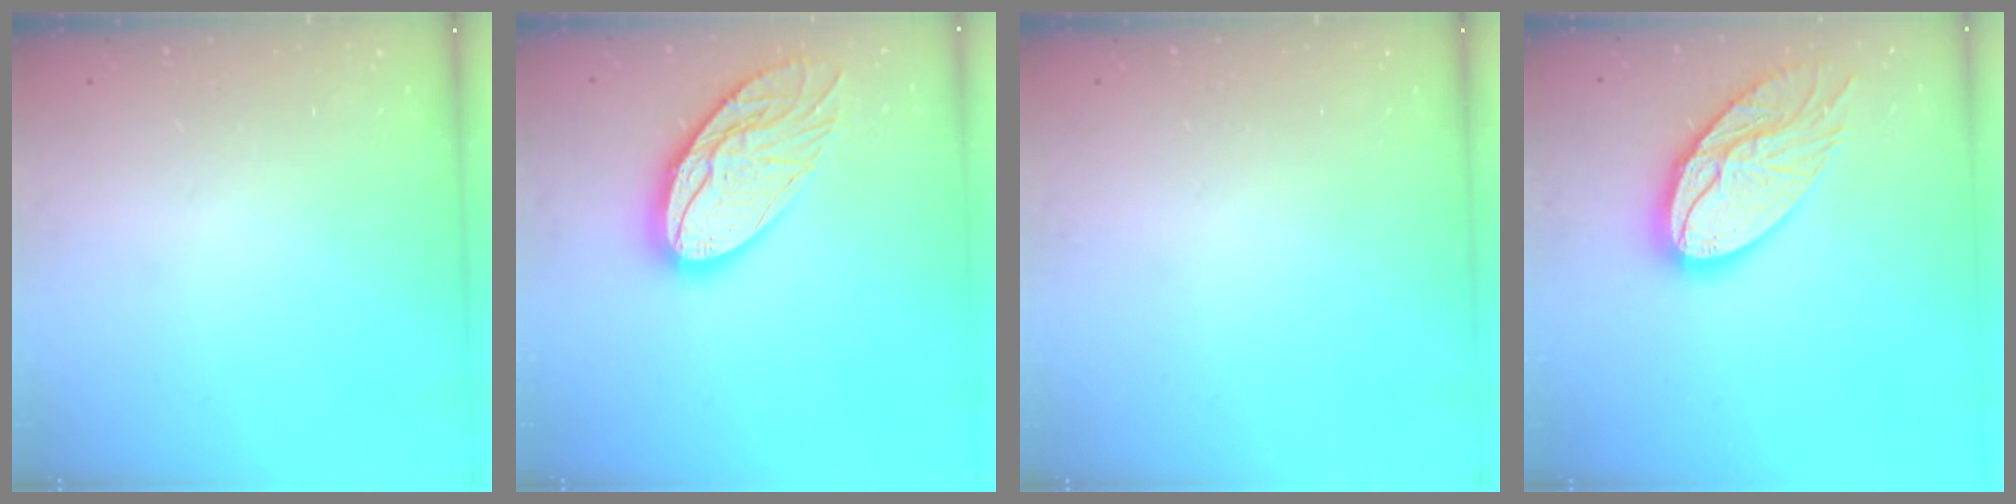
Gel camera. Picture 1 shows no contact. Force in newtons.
{"total": 19.1, "press": 19.0, "slide": 1.8}
{"total": 0.0}
{"total": 20.5, "press": 20.5, "slide": 2.0}